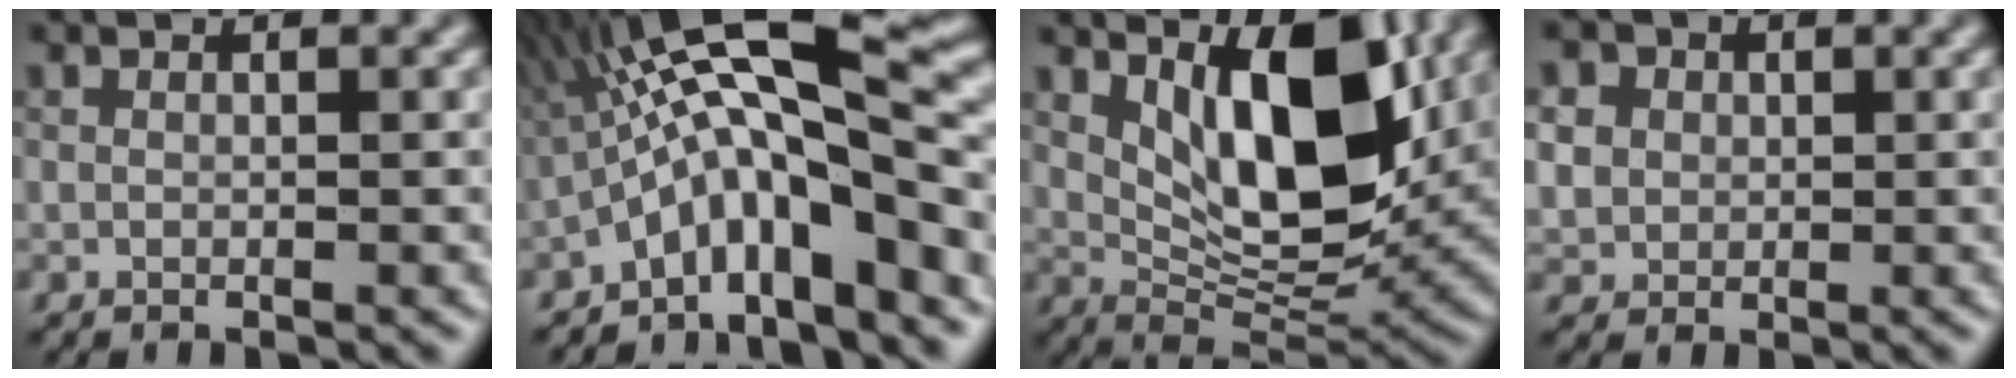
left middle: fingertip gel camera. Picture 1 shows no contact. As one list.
[{"total": 11.6, "force": [-2.3, 3.1, 10.9], "torque": [-0.179, 0.041, -0.038]}, {"total": 8.7, "force": [2.5, 4.0, 7.3], "torque": [-0.123, -0.013, 0.057]}, {"total": 4.6, "force": [1.9, 3.8, 1.6], "torque": [-0.062, 0.023, 0.040]}]